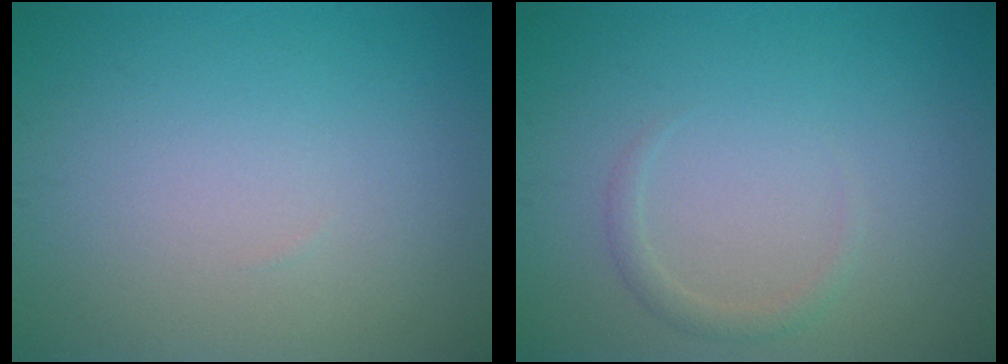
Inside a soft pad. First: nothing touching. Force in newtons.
{"total": 1.1, "press": 1.1, "slide": 0.1}